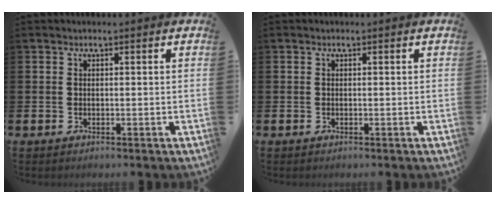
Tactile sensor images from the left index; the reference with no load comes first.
{"total": 0.0}